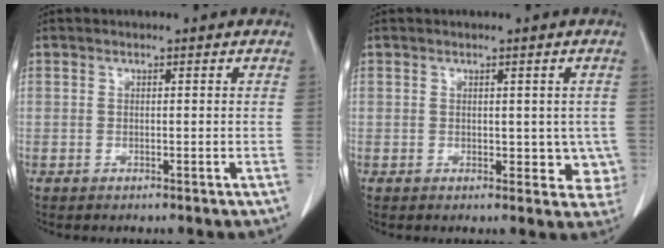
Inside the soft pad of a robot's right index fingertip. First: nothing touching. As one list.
[{"total": 4.2, "force": [0.2, 2.8, 3.2], "torque": [-0.014, 0.000, 0.006]}]